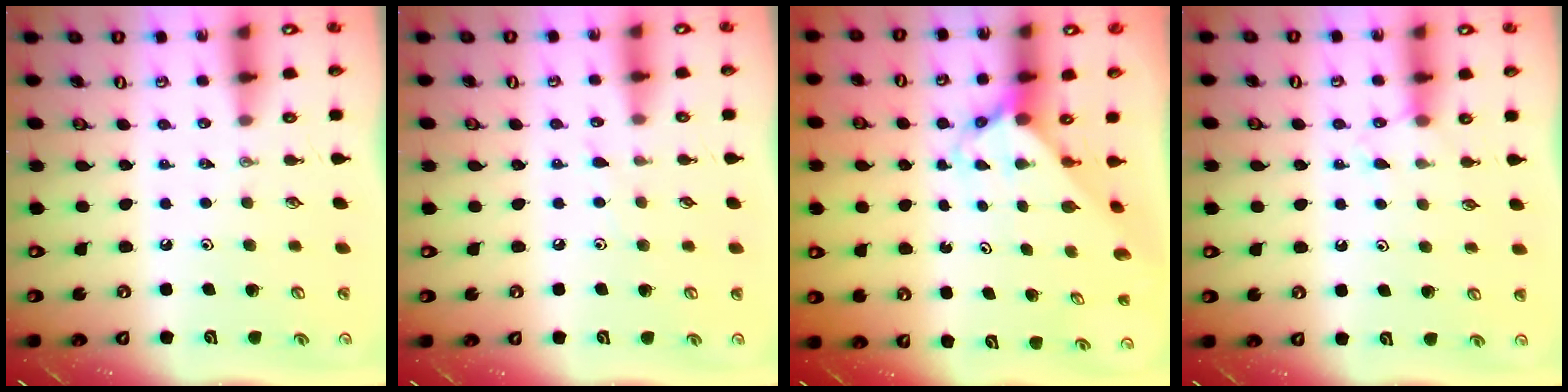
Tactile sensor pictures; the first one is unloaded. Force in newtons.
{"total": 4.1, "press": 4.1, "slide": 0.5}
{"total": 3.4, "press": 3.4, "slide": 0.3}
{"total": 5.3, "press": 5.3, "slide": 0.5}